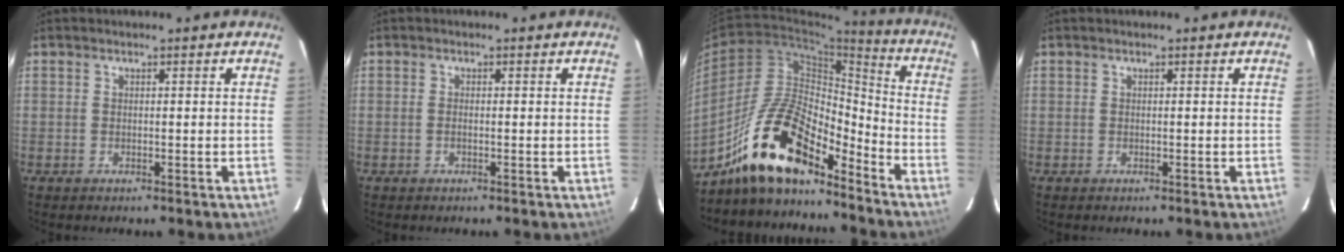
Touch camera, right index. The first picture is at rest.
{"total": 0.8, "force": [-0.3, 0.3, 0.7], "torque": [-0.016, 0.001, -0.006]}
{"total": 17.5, "force": [-13.4, 5.7, 9.8], "torque": [-0.185, 0.012, -0.249]}
{"total": 0.0}